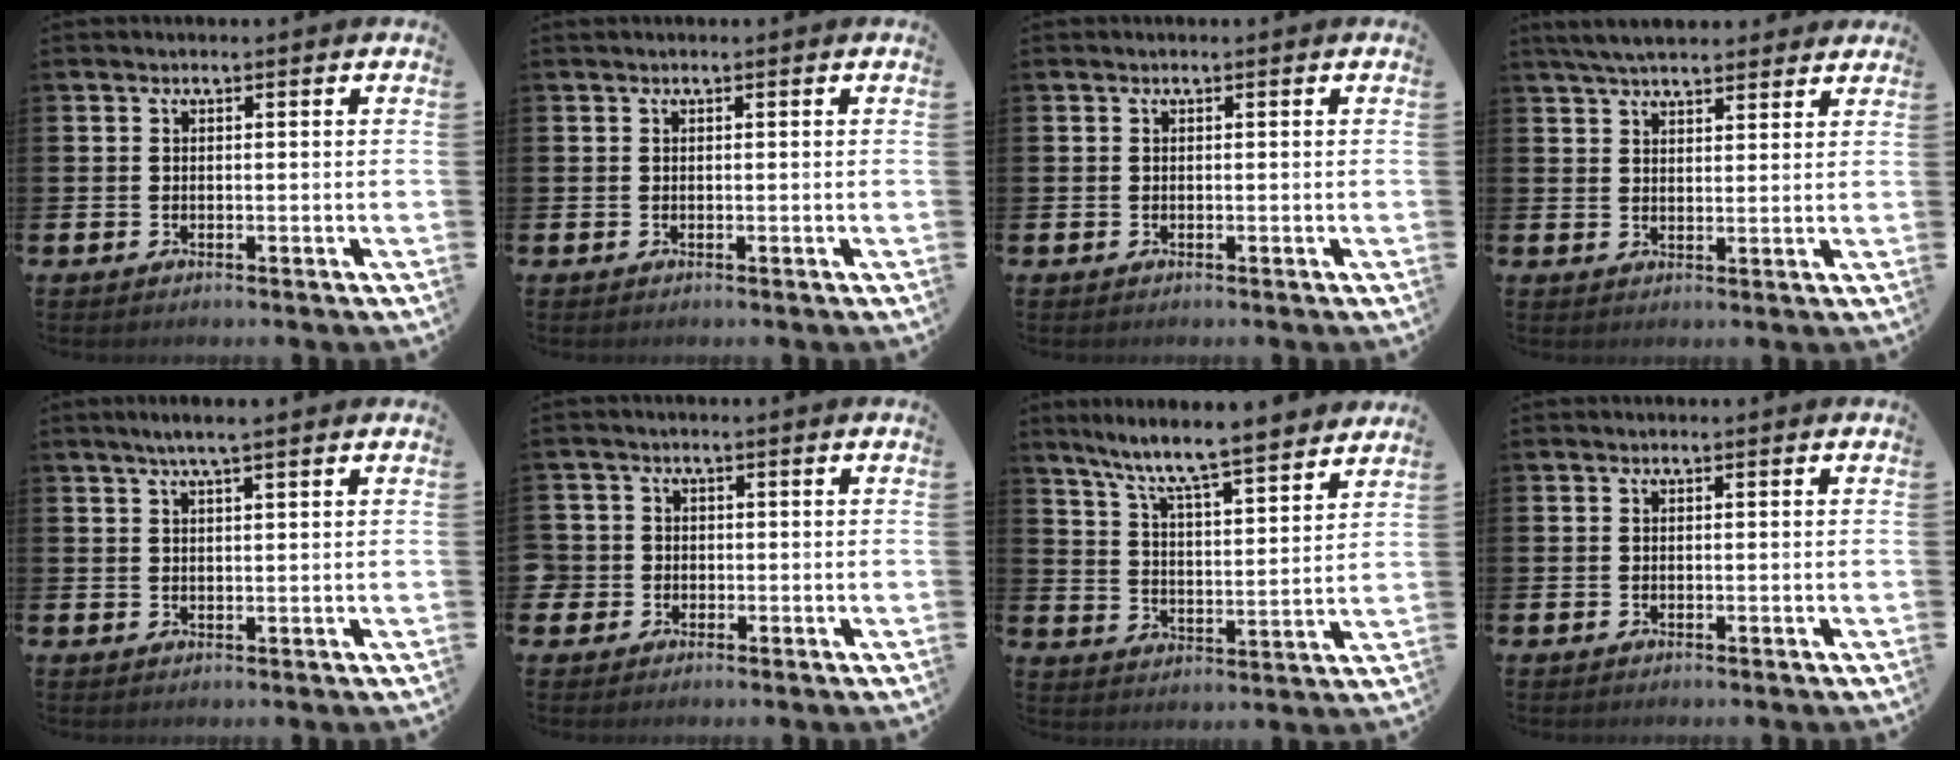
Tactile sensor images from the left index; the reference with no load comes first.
{"total": 0.0}
{"total": 0.0}
{"total": 5.0, "force": [4.6, 1.1, 1.4], "torque": [-0.038, -0.011, 0.086]}
{"total": 3.0, "force": [2.4, 0.1, 1.9], "torque": [-0.038, 0.001, 0.041]}
{"total": 2.4, "force": [-0.3, 2.4, 0.1], "torque": [-0.008, 0.007, -0.012]}
{"total": 8.2, "force": [7.8, -0.1, 2.7], "torque": [-0.087, -0.060, 0.133]}
{"total": 0.0}